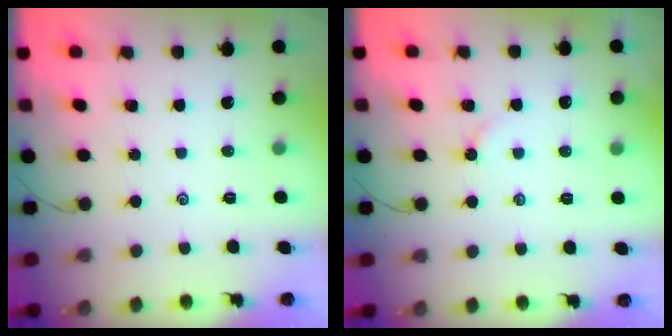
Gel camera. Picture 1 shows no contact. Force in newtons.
{"total": 2.1, "press": 2.1, "slide": 0.2}